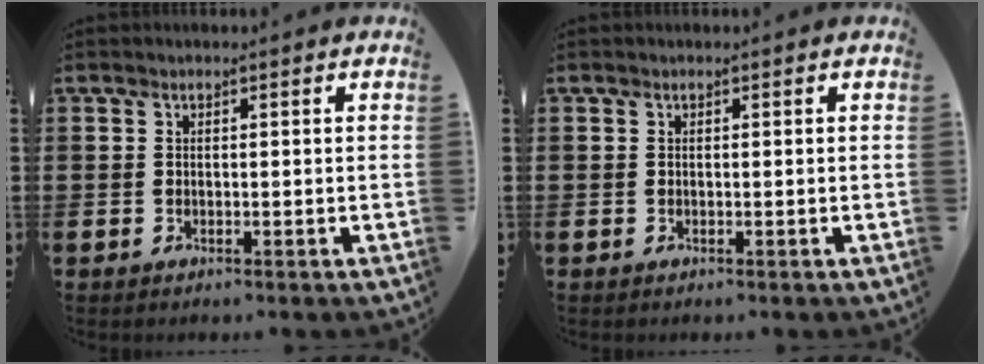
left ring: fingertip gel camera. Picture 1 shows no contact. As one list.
[{"total": 0.0}]